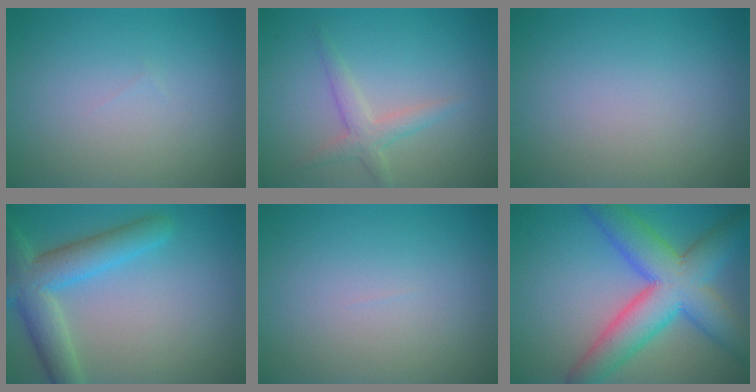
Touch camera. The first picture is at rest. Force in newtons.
{"total": 2.2, "press": 2.2, "slide": 0.1}
{"total": 0.0}
{"total": 5.9, "press": 5.9, "slide": 0.3}
{"total": 0.0}
{"total": 9.5, "press": 9.5, "slide": 0.4}